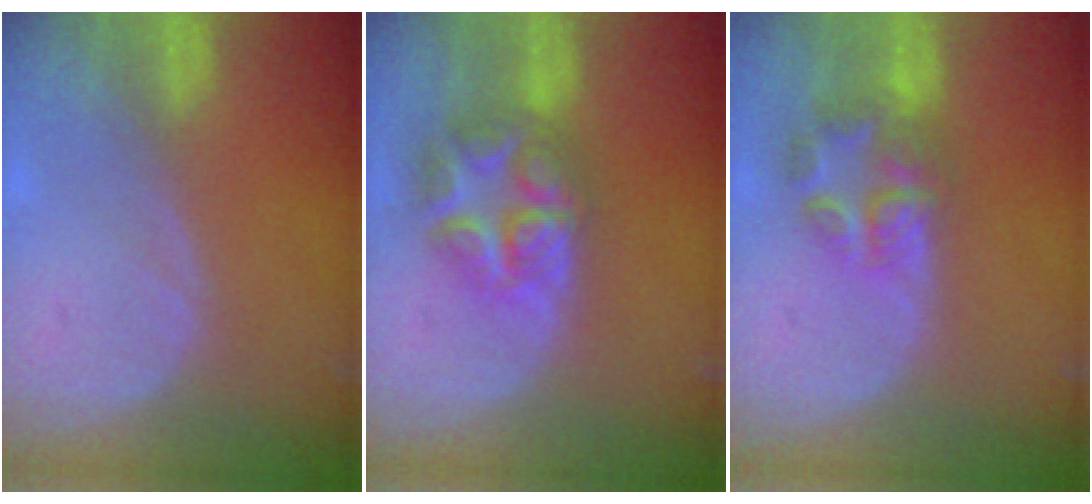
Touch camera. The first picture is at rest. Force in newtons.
{"total": 8.0, "press": 8.0, "slide": 0.5}
{"total": 6.1, "press": 6.0, "slide": 1.2}